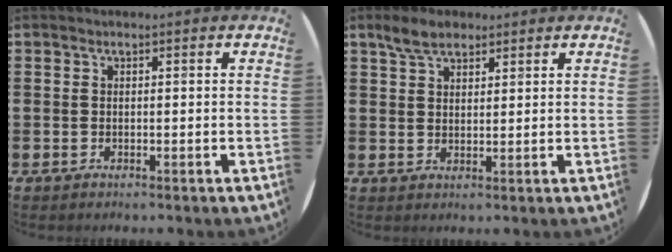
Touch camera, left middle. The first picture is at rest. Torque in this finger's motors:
{"motor_torque": [0.44, -0.38, 0.09, 0.06]}